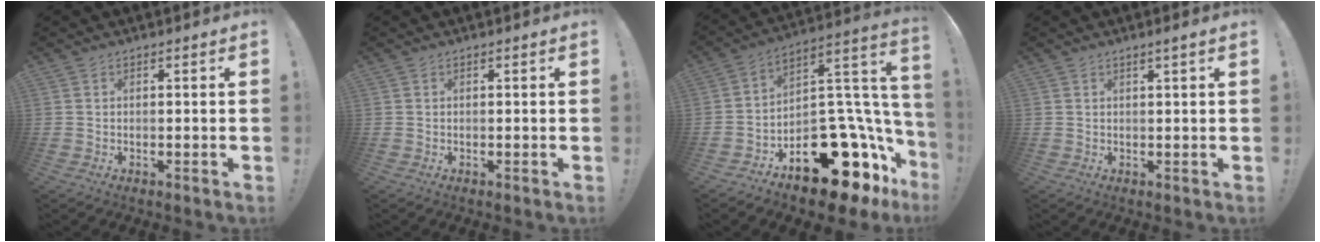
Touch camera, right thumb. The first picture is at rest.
{"total": 0.0}
{"total": 21.1, "force": [-12.5, 11.3, 12.6], "torque": [-0.095, 0.057, -0.193]}
{"total": 1.9, "force": [1.0, -0.4, 1.6], "torque": [-0.022, -0.005, 0.014]}